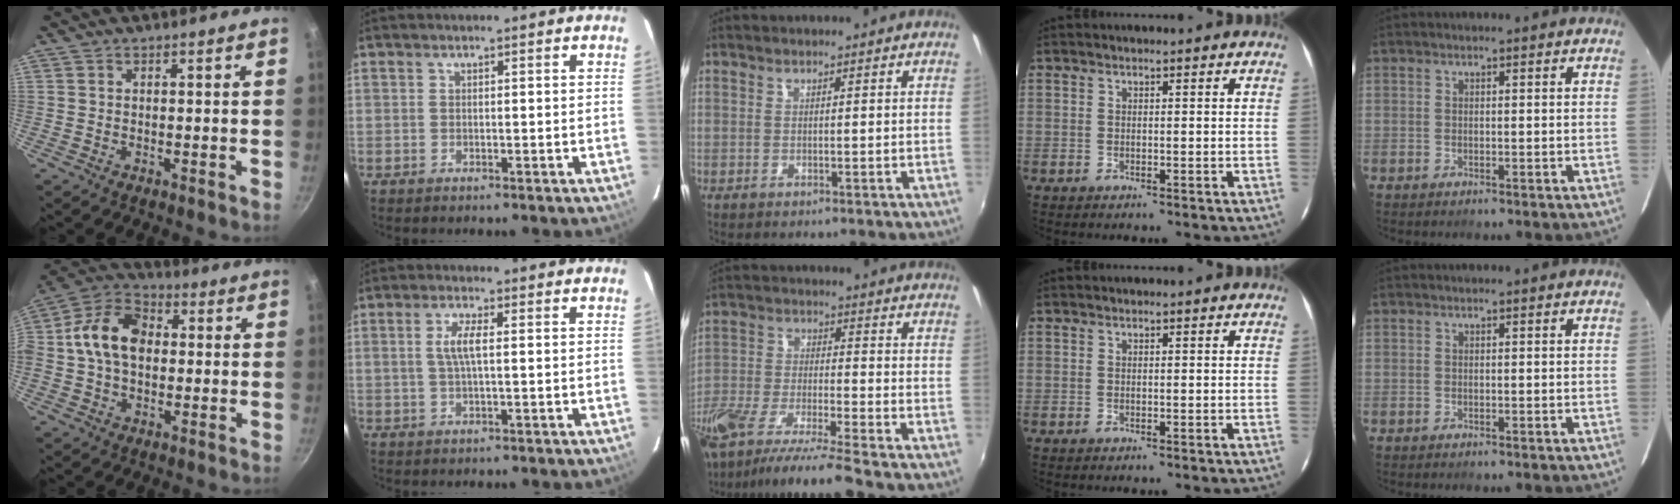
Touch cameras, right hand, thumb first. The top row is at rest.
{"thumb": {"total": 13.4, "force": [0.5, 9.5, 9.5], "torque": [-0.143, 0.033, -0.012]}, "index": {"total": 4.0, "force": [0.3, 0.8, 3.9], "torque": [-0.077, 0.003, 0.008]}, "middle": {"total": 14.3, "force": [-11.8, -0.1, 8.1], "torque": [-0.167, -0.040, -0.218]}}